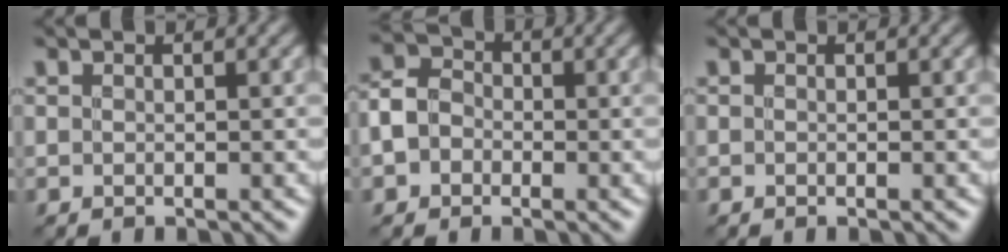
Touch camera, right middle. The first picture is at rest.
{"total": 3.4, "force": [-0.8, 2.8, 1.7], "torque": [-0.033, 0.005, -0.022]}
{"total": 0.0}